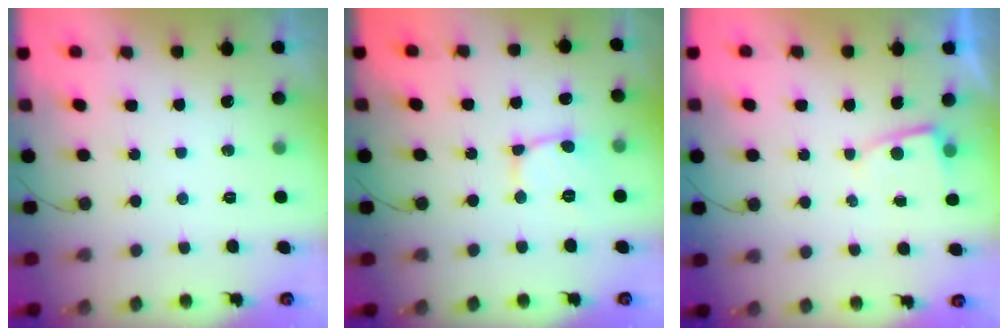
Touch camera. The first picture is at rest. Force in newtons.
{"total": 3.5, "press": 3.4, "slide": 0.5}
{"total": 2.0, "press": 2.0, "slide": 0.2}